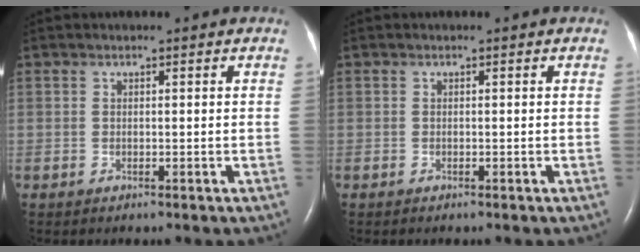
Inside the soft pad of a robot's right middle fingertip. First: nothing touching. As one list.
[{"total": 0.0}]